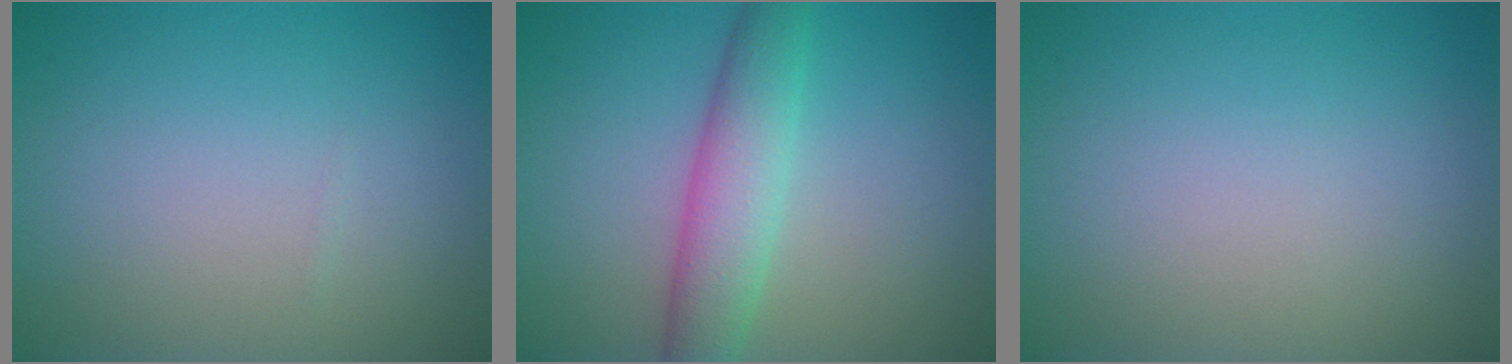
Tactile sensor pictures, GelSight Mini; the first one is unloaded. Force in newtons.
{"total": 4.6, "press": 4.6, "slide": 0.0}
{"total": 0.0}